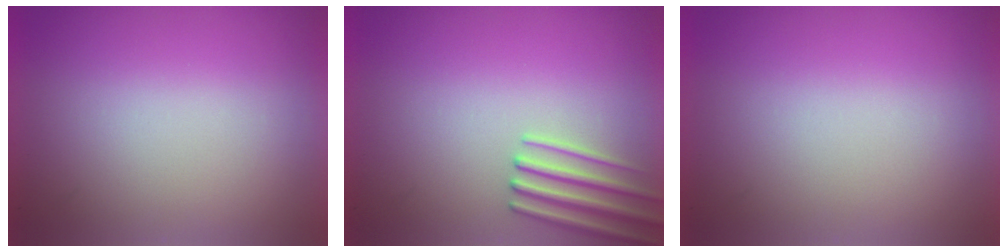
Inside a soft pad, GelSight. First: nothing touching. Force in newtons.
{"total": 2.7}
{"total": 0.0}